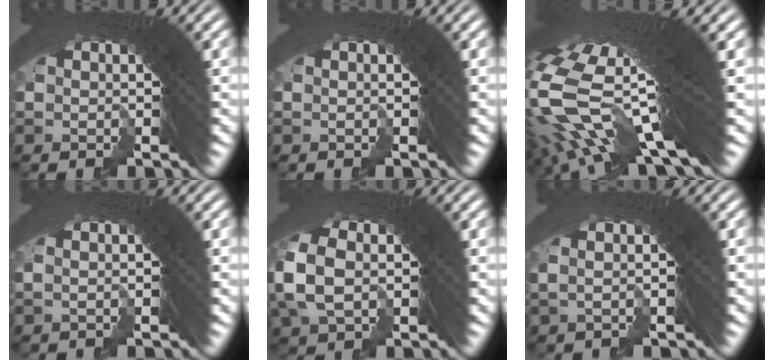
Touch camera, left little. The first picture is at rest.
{"total": 0.0}
{"total": 16.7, "force": [3.4, 7.2, 14.6], "torque": [-0.271, 0.001, 0.058]}
{"total": 0.8, "force": [0.3, -0.2, 0.7], "torque": [0.002, 0.012, 0.002]}
{"total": 2.3, "force": [-0.4, 1.5, 1.7], "torque": [-0.044, 0.001, 0.002]}
{"total": 1.9, "force": [0.5, 0.3, 1.8], "torque": [-0.012, 0.018, 0.000]}